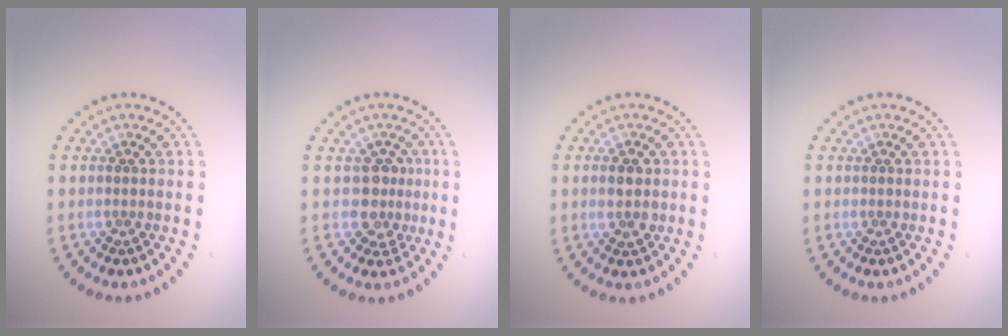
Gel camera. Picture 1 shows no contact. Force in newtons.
{"total": 2.3, "press": 1.9, "slide": 1.3}
{"total": 1.9, "press": 1.9, "slide": 0.2}
{"total": 0.0}